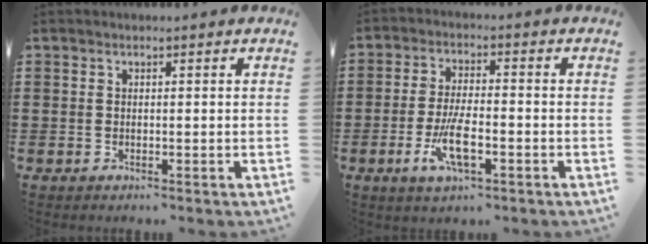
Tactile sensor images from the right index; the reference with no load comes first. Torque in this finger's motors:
{"motor_torque": [1.46, 0.68, 0.34, 0.08]}